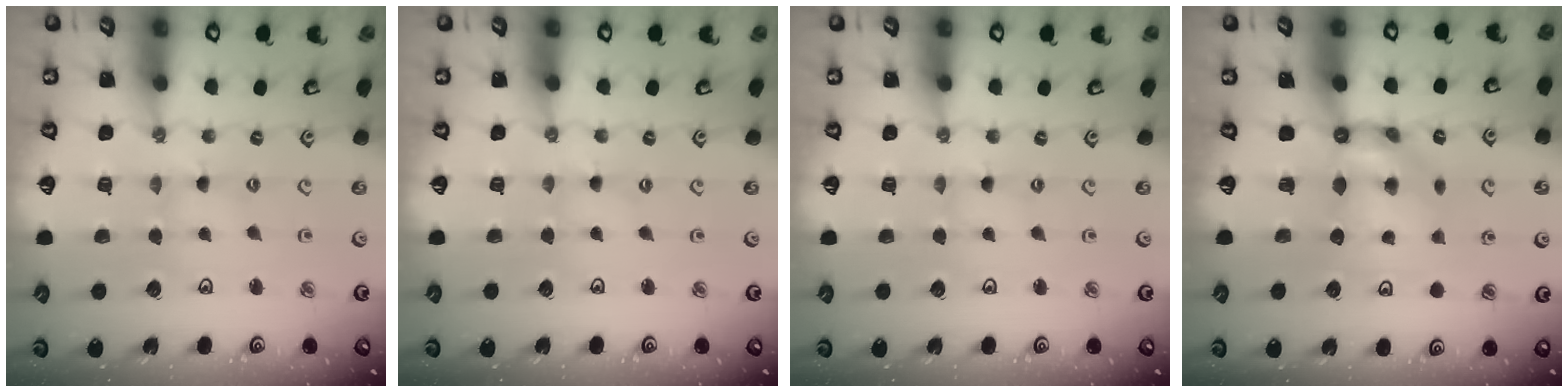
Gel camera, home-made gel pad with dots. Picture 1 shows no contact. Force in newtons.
{"total": 0.0}
{"total": 0.6, "press": 0.6, "slide": 0.1}
{"total": 6.7, "press": 6.7, "slide": 0.8}